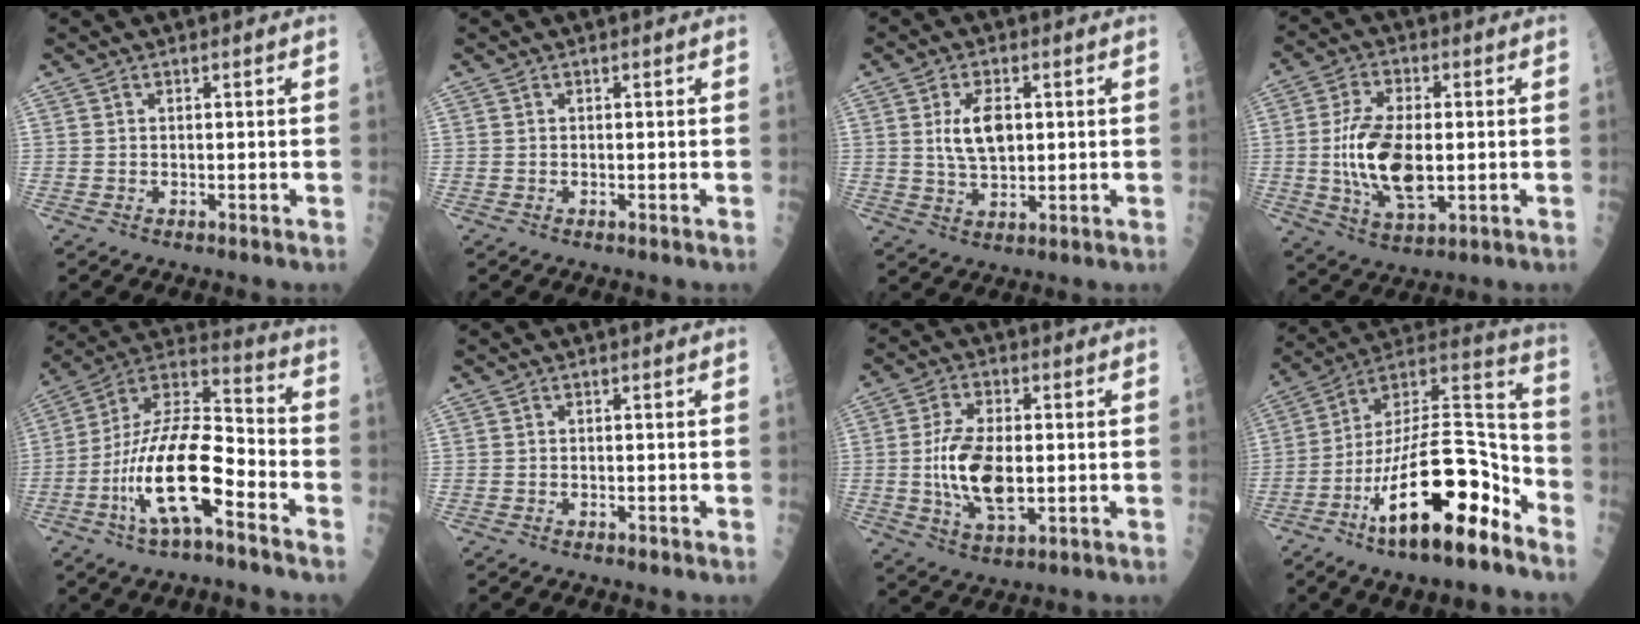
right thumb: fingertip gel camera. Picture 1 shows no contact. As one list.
[{"total": 0.0}, {"total": 7.0, "force": [1.3, 3.7, 5.9], "torque": [-0.096, -0.006, 0.026]}, {"total": 14.0, "force": [-0.7, 6.6, 12.3], "torque": [-0.236, -0.007, -0.010]}, {"total": 19.3, "force": [-7.3, 6.3, 16.7], "torque": [-0.317, 0.060, -0.130]}, {"total": 0.0}, {"total": 12.1, "force": [-0.8, 5.8, 10.6], "torque": [-0.200, -0.004, -0.011]}, {"total": 24.6, "force": [-12.1, 8.0, 19.9], "torque": [-0.341, 0.075, -0.199]}]